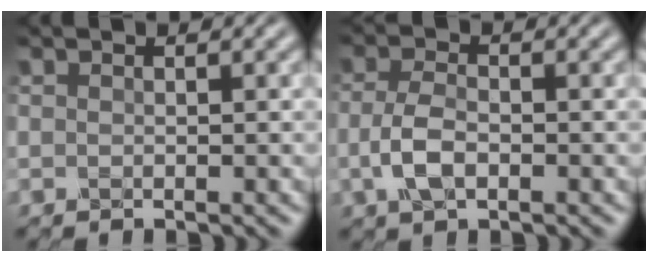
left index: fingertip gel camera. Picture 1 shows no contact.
{"total": 3.0, "force": [-1.0, 1.3, 2.5], "torque": [-0.064, 0.003, -0.021]}